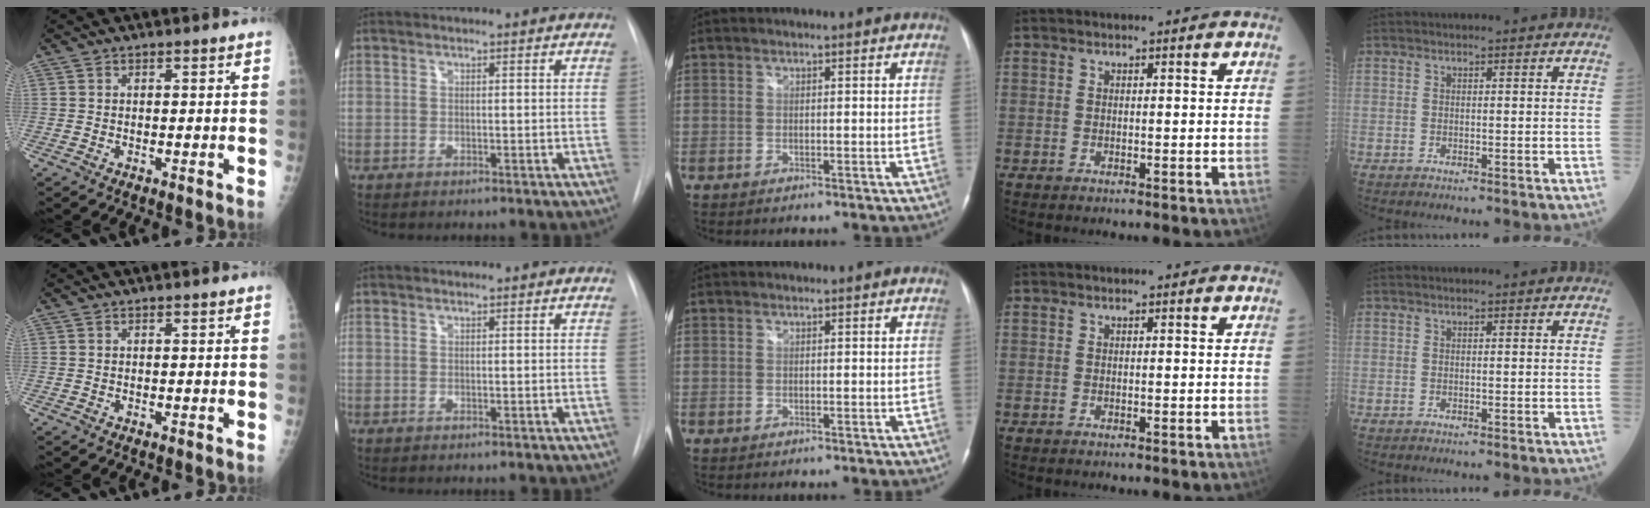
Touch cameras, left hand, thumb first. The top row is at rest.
{}